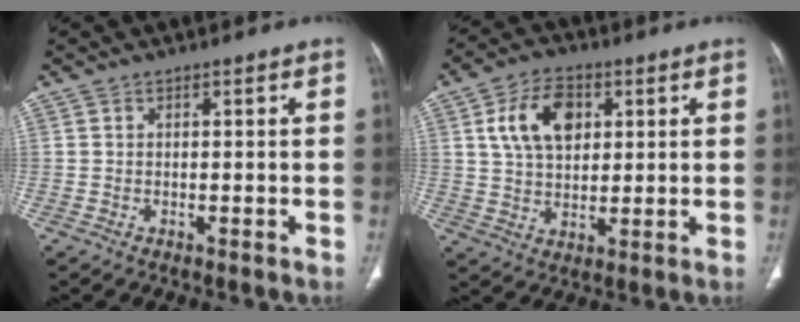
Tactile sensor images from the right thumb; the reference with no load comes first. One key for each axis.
{"total": 11.0, "fx": 3.5, "fy": 7.2, "fz": 7.5, "tx": -0.112, "ty": -0.003, "tz": 0.063}